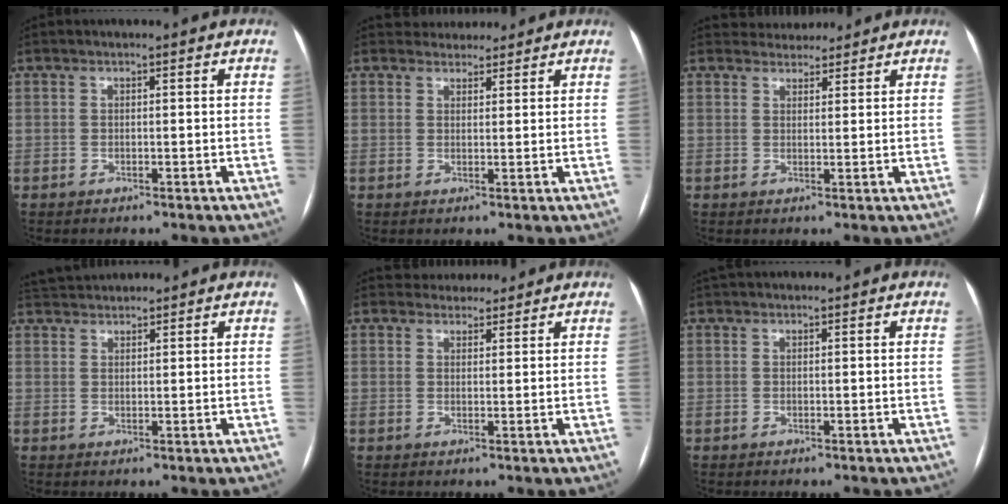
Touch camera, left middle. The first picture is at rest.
{"total": 3.7, "force": [3.4, 1.5, -0.1], "torque": [0.007, 0.014, 0.047]}
{"total": 4.0, "force": [3.7, 1.4, 0.0], "torque": [0.003, 0.016, 0.055]}
{"total": 4.3, "force": [4.2, 0.6, 0.5], "torque": [-0.015, 0.031, 0.078]}
{"total": 4.0, "force": [3.7, 1.6, 0.0], "torque": [0.006, 0.012, 0.051]}
{"total": 2.5, "force": [2.3, 0.6, 0.8], "torque": [-0.012, 0.036, 0.039]}